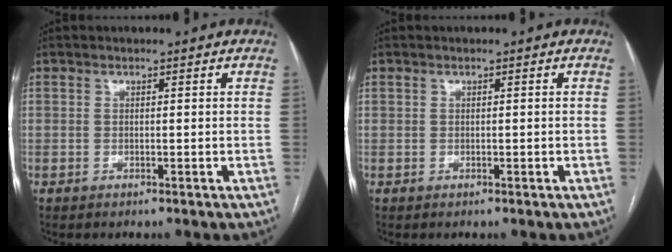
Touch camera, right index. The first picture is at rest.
{"total": 0.0}